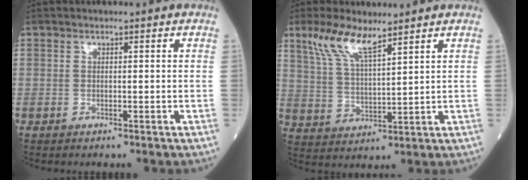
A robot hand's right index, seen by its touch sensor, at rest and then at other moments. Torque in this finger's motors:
{"motor_torque": [0.16, 0.17, 0.11, 0.07]}